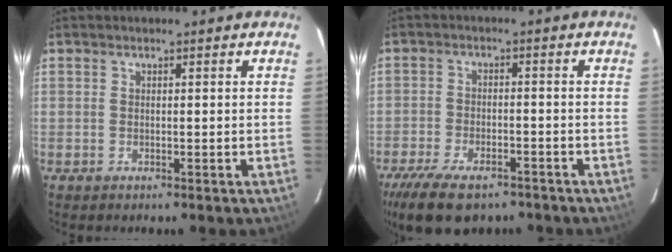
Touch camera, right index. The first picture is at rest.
{"total": 13.6, "force": [-9.9, 5.8, 7.3], "torque": [-0.174, -0.028, -0.163]}